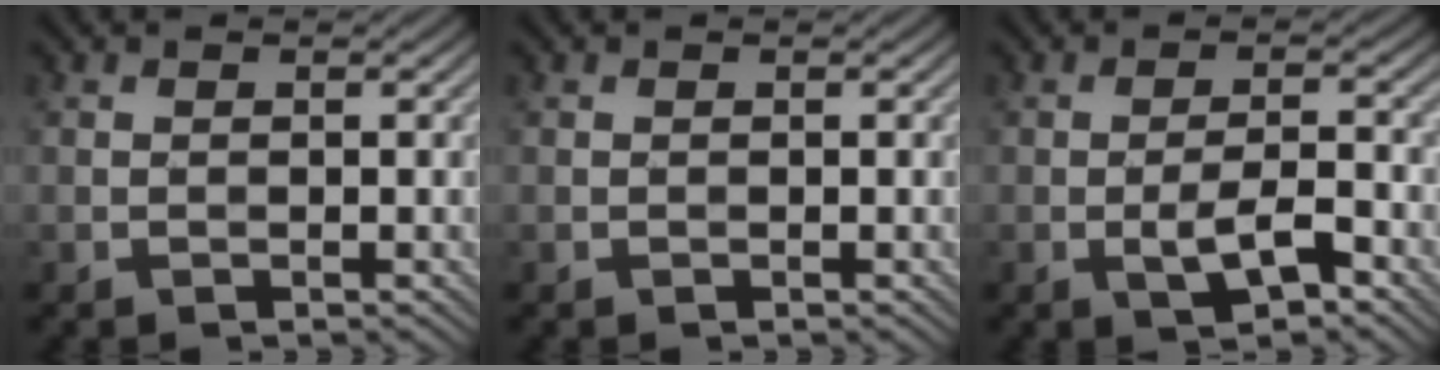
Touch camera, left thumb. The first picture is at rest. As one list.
[{"total": 0.0}, {"total": 4.8, "force": [-1.8, 1.4, 4.2], "torque": [-0.076, 0.003, -0.033]}]